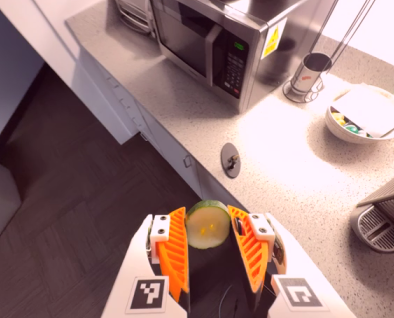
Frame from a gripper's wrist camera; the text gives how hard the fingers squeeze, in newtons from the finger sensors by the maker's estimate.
{"total": 10.3, "left": 11.1, "right": 9.5}